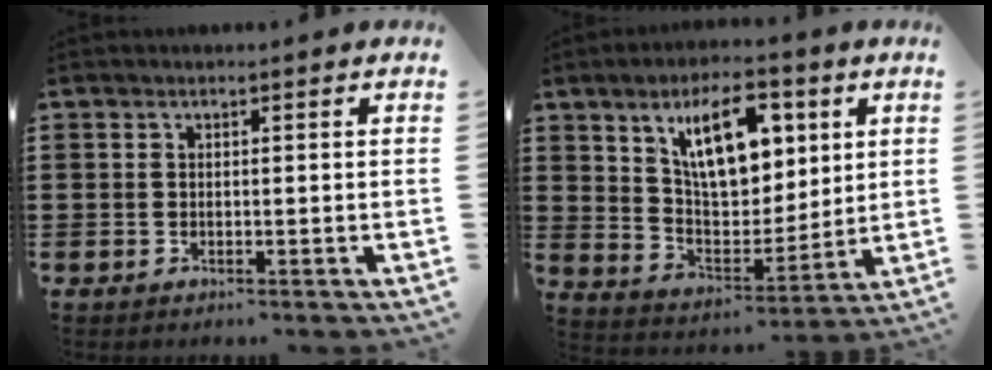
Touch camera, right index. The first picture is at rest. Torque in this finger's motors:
{"motor_torque": [1.51, 0.63, 0.47, 0.21]}